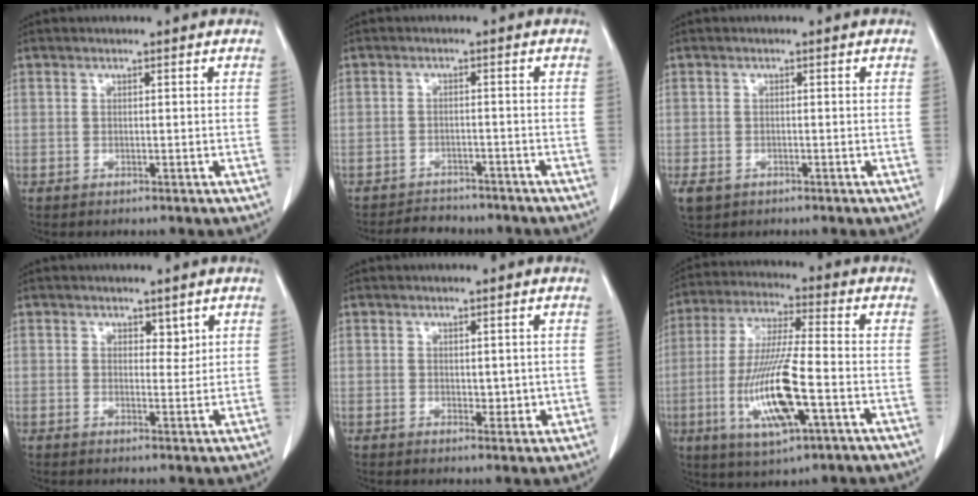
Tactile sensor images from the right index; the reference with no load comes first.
{"total": 6.1, "force": [-5.5, 2.6, 0.9], "torque": [-0.011, -0.002, -0.073]}
{"total": 3.0, "force": [-1.6, 2.3, 1.1], "torque": [-0.022, -0.002, -0.022]}
{"total": 2.1, "force": [1.2, 1.3, 1.0], "torque": [-0.007, -0.006, 0.020]}
{"total": 2.2, "force": [0.3, 1.4, 1.6], "torque": [-0.015, -0.005, 0.010]}
{"total": 14.2, "force": [-4.0, 1.9, 13.4], "torque": [-0.273, -0.016, -0.071]}